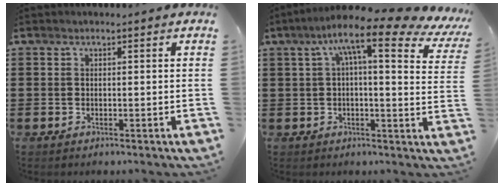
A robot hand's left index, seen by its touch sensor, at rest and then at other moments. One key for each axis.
{"total": 10.5, "fx": 6.5, "fy": 1.7, "fz": 8.0, "tx": -0.143, "ty": -0.032, "tz": 0.100}